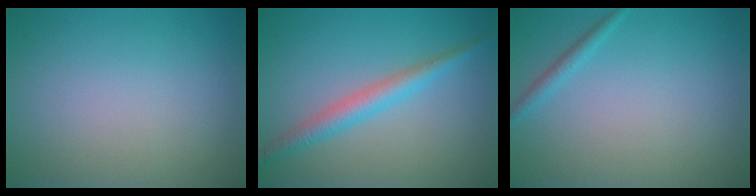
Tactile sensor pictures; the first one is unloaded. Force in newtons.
{"total": 2.9, "press": 2.9, "slide": 0.1}
{"total": 1.1, "press": 1.1, "slide": 0.0}